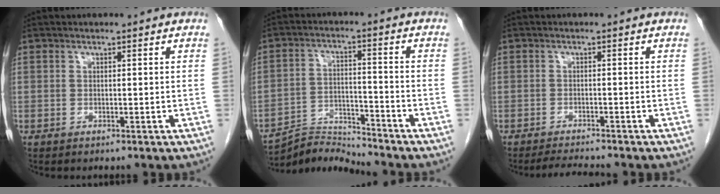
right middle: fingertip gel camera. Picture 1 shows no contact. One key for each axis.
{"total": 7.0, "fx": -6.7, "fy": -1.3, "fz": -1.5, "tx": 0.019, "ty": 0.008, "tz": -0.122}
{"total": 3.2, "fx": -3.0, "fy": -0.4, "fz": 0.9, "tx": -0.018, "ty": -0.015, "tz": -0.049}